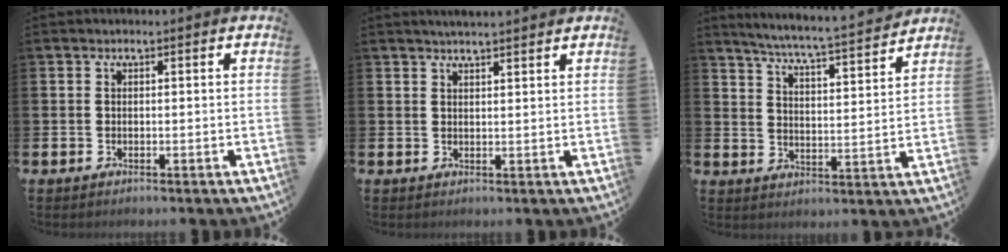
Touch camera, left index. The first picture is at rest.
{"total": 4.9, "force": [4.9, -0.4, 0.3], "torque": [-0.013, -0.035, 0.085]}
{"total": 6.2, "force": [5.9, -0.4, 1.9], "torque": [-0.059, -0.047, 0.099]}